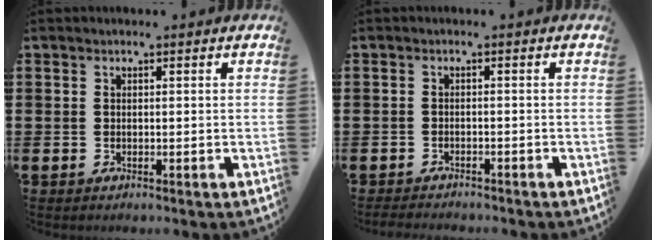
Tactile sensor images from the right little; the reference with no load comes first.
{"total": 0.7, "force": [-0.6, 0.0, -0.2], "torque": [0.000, 0.004, -0.014]}